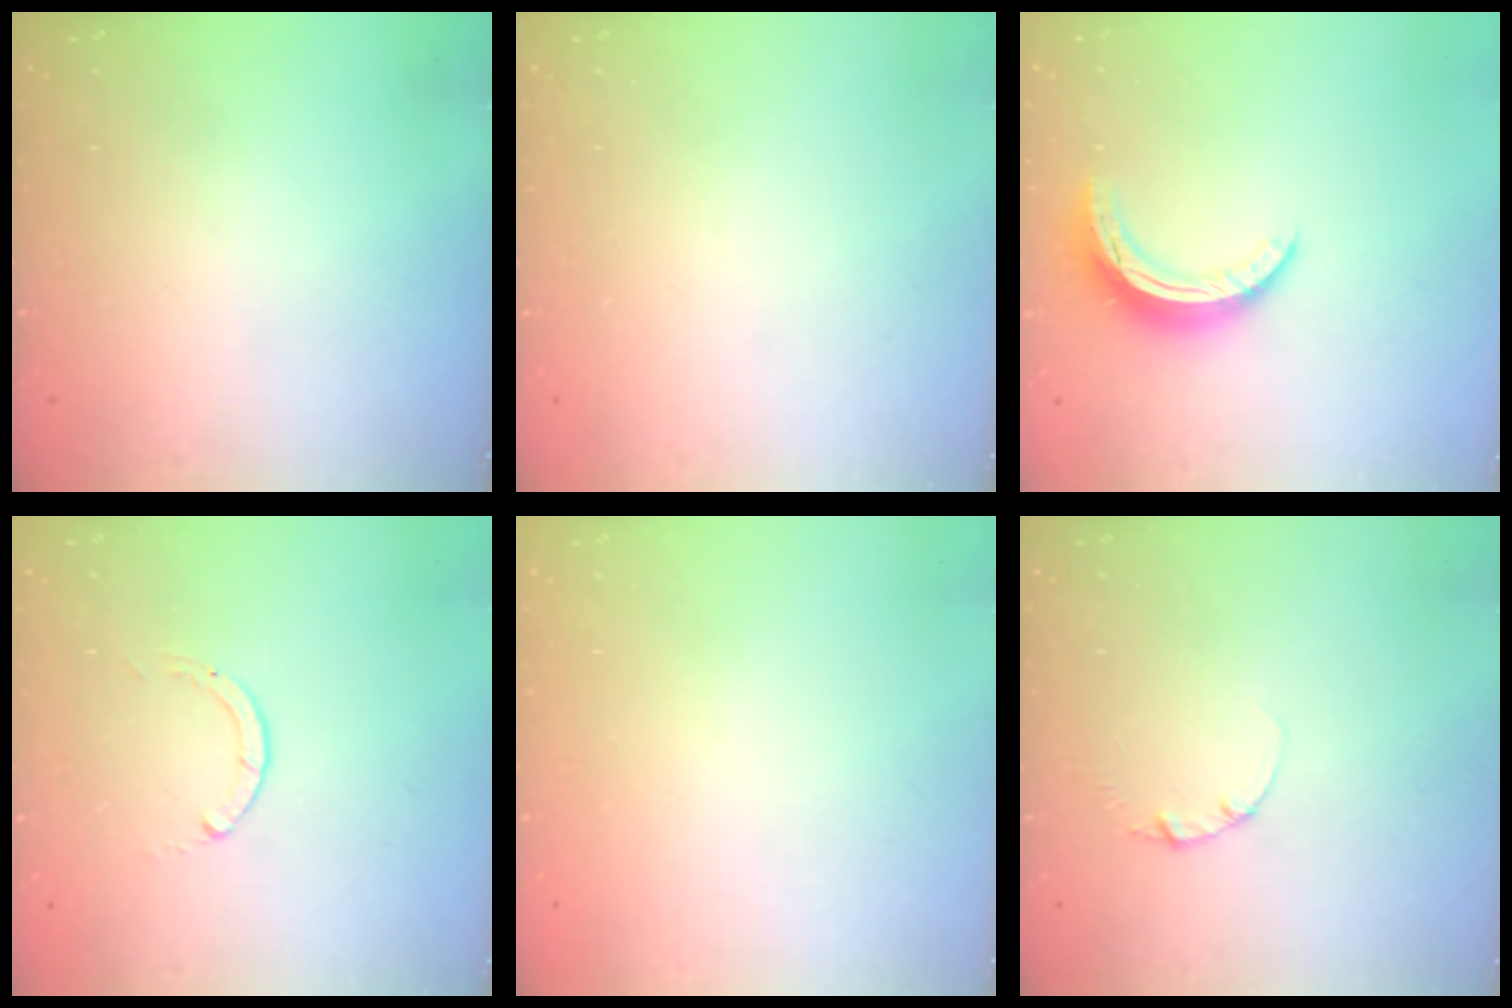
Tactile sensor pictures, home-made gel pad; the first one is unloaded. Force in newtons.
{"total": 0.0}
{"total": 9.4, "press": 9.4, "slide": 0.7}
{"total": 0.0}
{"total": 2.4, "press": 2.4, "slide": 0.2}
{"total": 1.3, "press": 1.3, "slide": 0.2}